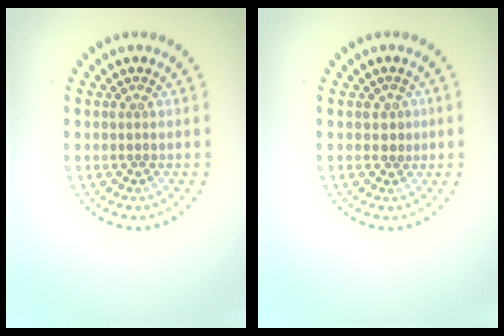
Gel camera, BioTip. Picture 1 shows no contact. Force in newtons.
{"total": 0.9, "press": 0.7, "slide": 0.5}